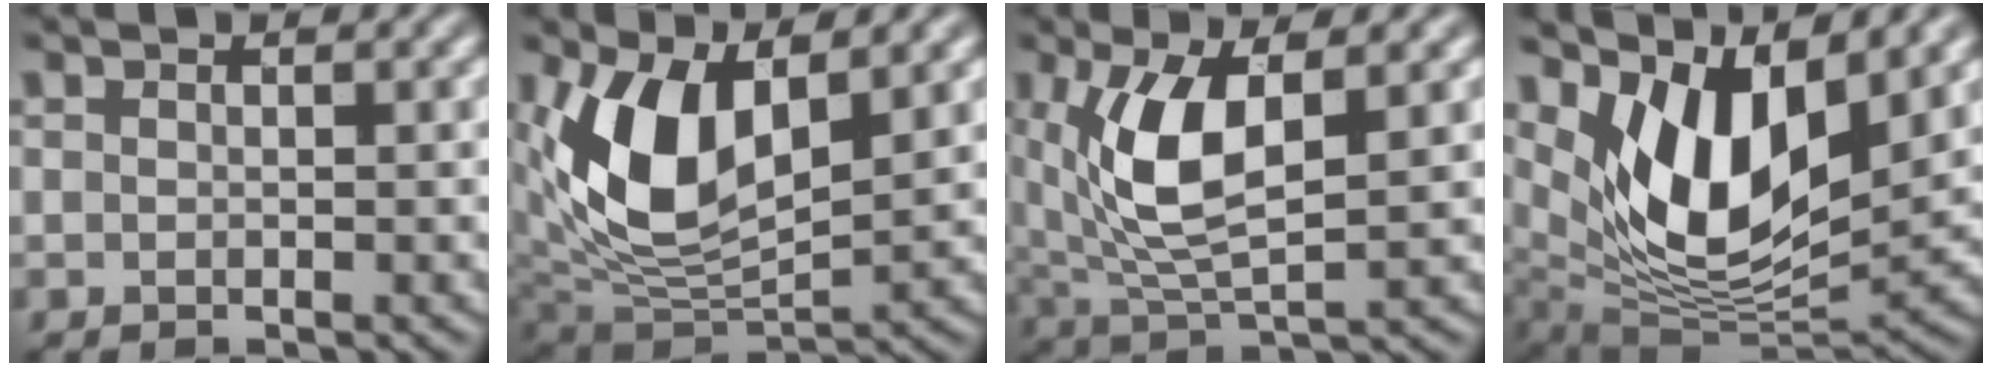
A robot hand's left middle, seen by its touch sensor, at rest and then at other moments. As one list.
[{"total": 8.6, "force": [2.2, 4.7, 6.8], "torque": [-0.148, -0.019, 0.042]}, {"total": 7.8, "force": [1.7, 3.4, 6.8], "torque": [-0.151, -0.009, 0.036]}, {"total": 10.8, "force": [4.4, 5.1, 8.4], "torque": [-0.157, -0.013, 0.084]}]